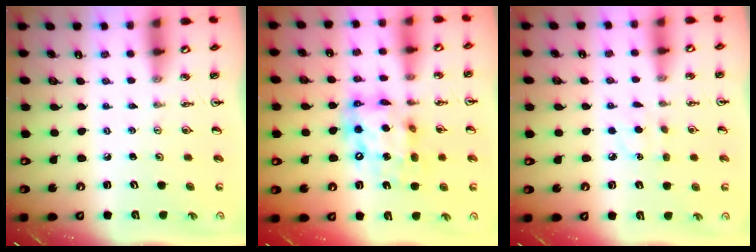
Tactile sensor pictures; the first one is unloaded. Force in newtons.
{"total": 13.9, "press": 13.8, "slide": 1.2}
{"total": 6.1, "press": 6.1, "slide": 0.7}